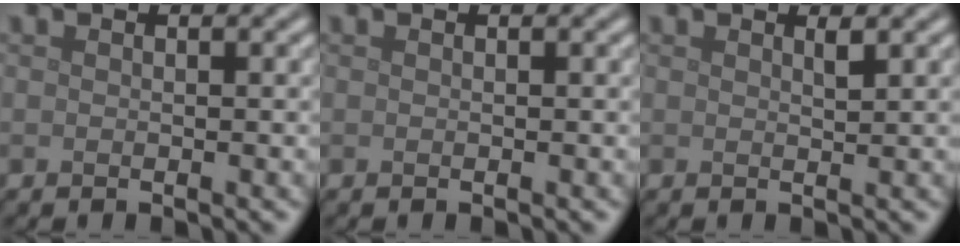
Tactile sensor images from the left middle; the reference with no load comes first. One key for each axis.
{"total": 0.0}
{"total": 0.7, "fx": 0.6, "fy": 0.0, "fz": 0.5, "tx": -0.007, "ty": -0.002, "tz": 0.009}